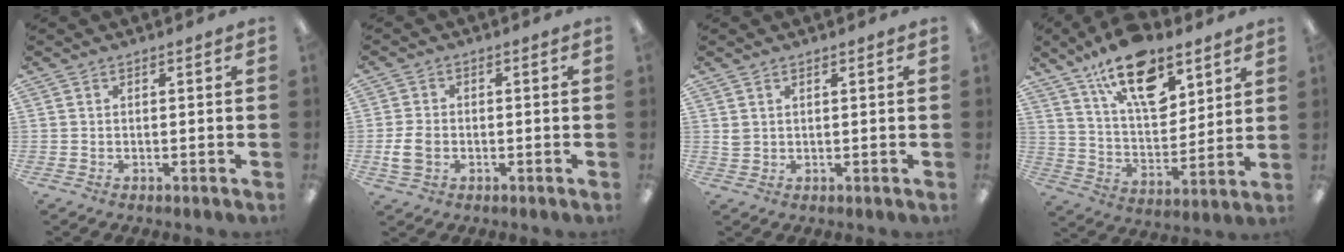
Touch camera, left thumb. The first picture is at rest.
{"total": 4.7, "force": [-1.2, 3.5, 2.9], "torque": [-0.068, -0.001, -0.023]}
{"total": 1.4, "force": [0.8, 1.0, 0.6], "torque": [-0.013, 0.002, 0.014]}
{"total": 18.7, "force": [11.8, 9.1, 11.3], "torque": [-0.179, -0.055, 0.203]}